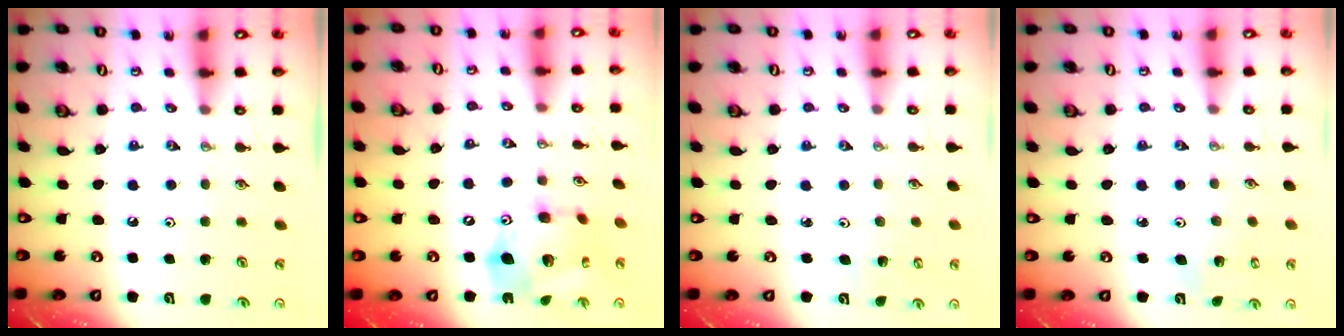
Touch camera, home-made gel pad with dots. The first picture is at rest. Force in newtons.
{"total": 18.6, "press": 18.5, "slide": 2.1}
{"total": 1.0, "press": 1.0, "slide": 0.1}
{"total": 3.2, "press": 3.2, "slide": 0.2}